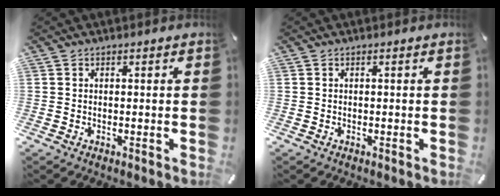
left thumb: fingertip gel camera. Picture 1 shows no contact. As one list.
[{"total": 0.0}]